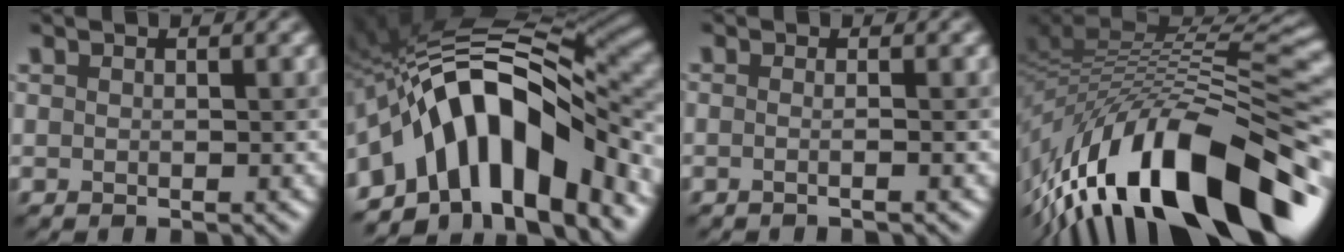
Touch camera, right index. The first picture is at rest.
{"total": 13.6, "force": [-4.4, 6.9, 10.8], "torque": [-0.156, 0.016, -0.089]}
{"total": 2.3, "force": [0.2, 1.2, 2.0], "torque": [0.001, -0.007, -0.029]}
{"total": 16.9, "force": [-7.6, 6.4, 13.7], "torque": [-0.226, 0.003, -0.125]}